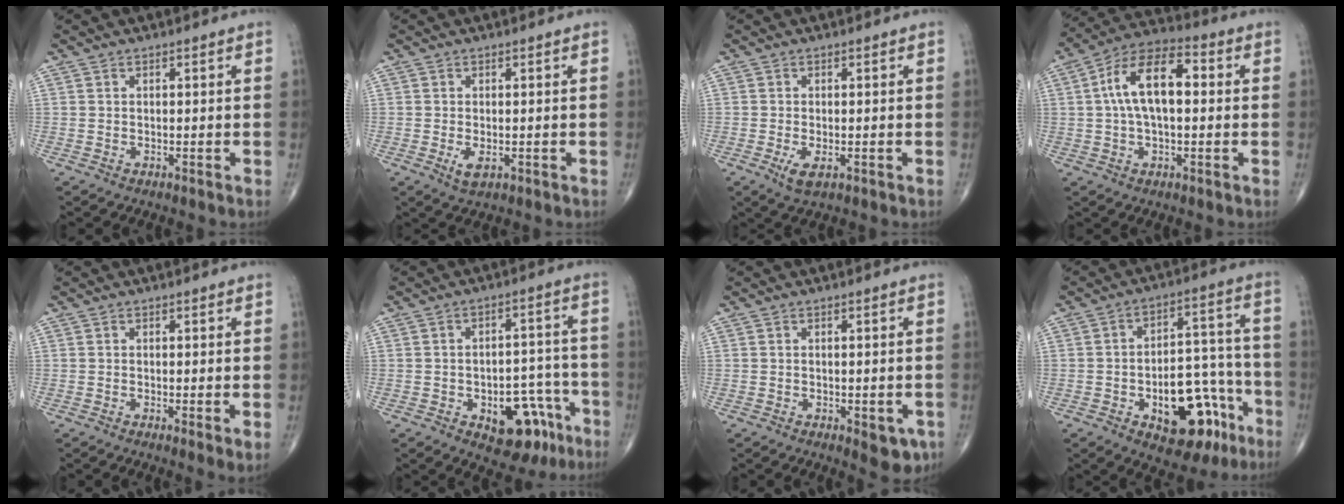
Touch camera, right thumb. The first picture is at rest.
{"total": 2.6, "force": [-0.7, 1.2, 2.2], "torque": [-0.042, -0.006, -0.010]}
{"total": 3.2, "force": [-1.1, 1.3, 2.7], "torque": [-0.055, -0.008, -0.018]}
{"total": 13.0, "force": [1.5, 6.6, 11.1], "torque": [-0.198, 0.034, 0.017]}
{"total": 2.3, "force": [-0.4, 0.2, 2.2], "torque": [-0.045, -0.010, -0.008]}
{"total": 12.8, "force": [-6.0, 7.2, 8.7], "torque": [-0.077, 0.050, -0.072]}
{"total": 5.1, "force": [-1.9, 2.3, 4.1], "torque": [-0.033, -0.001, -0.016]}
{"total": 18.4, "force": [-7.8, 9.7, 13.5], "torque": [-0.145, 0.061, -0.098]}